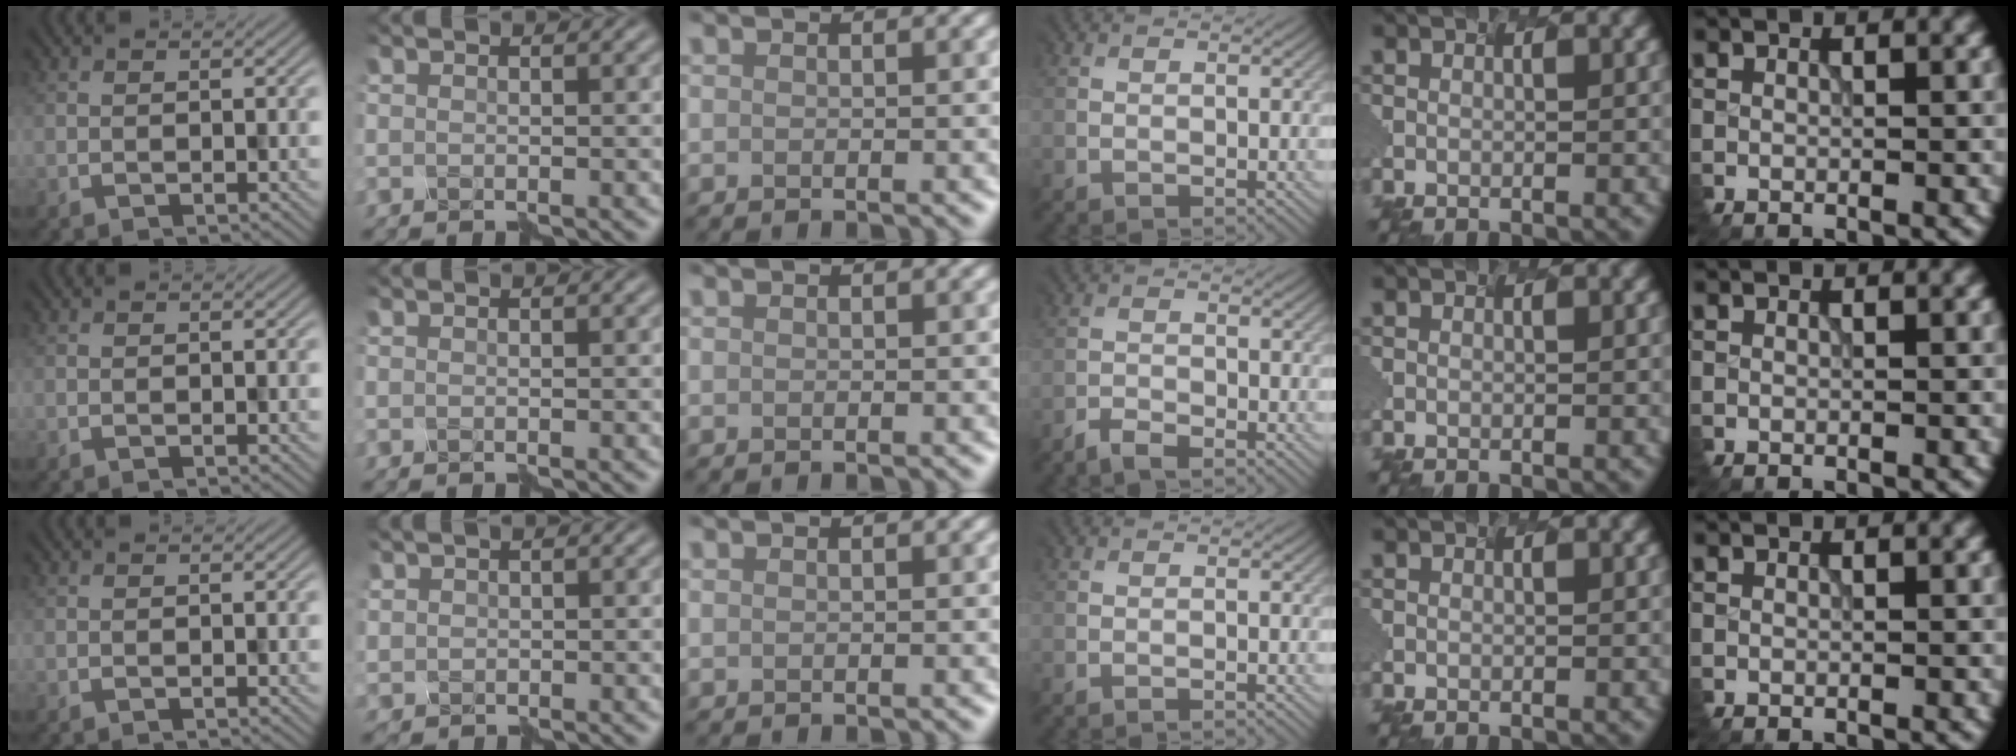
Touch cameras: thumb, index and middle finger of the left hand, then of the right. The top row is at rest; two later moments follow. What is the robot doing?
{"motion": "assemble", "object": "hinged jar"}